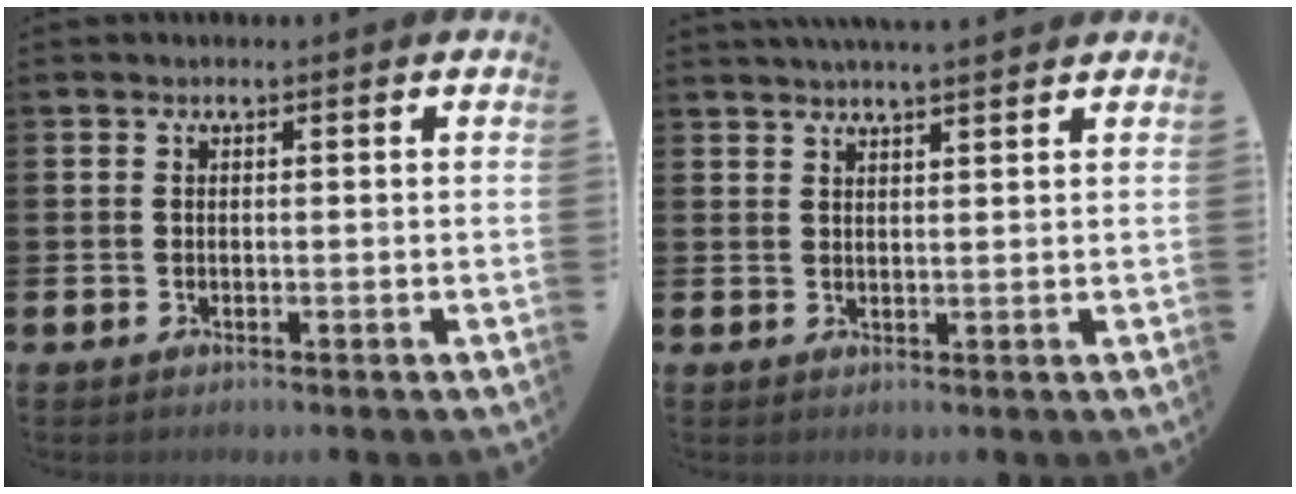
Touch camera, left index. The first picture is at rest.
{"total": 3.1, "force": [3.0, -0.2, 0.8], "torque": [-0.013, -0.010, 0.053]}